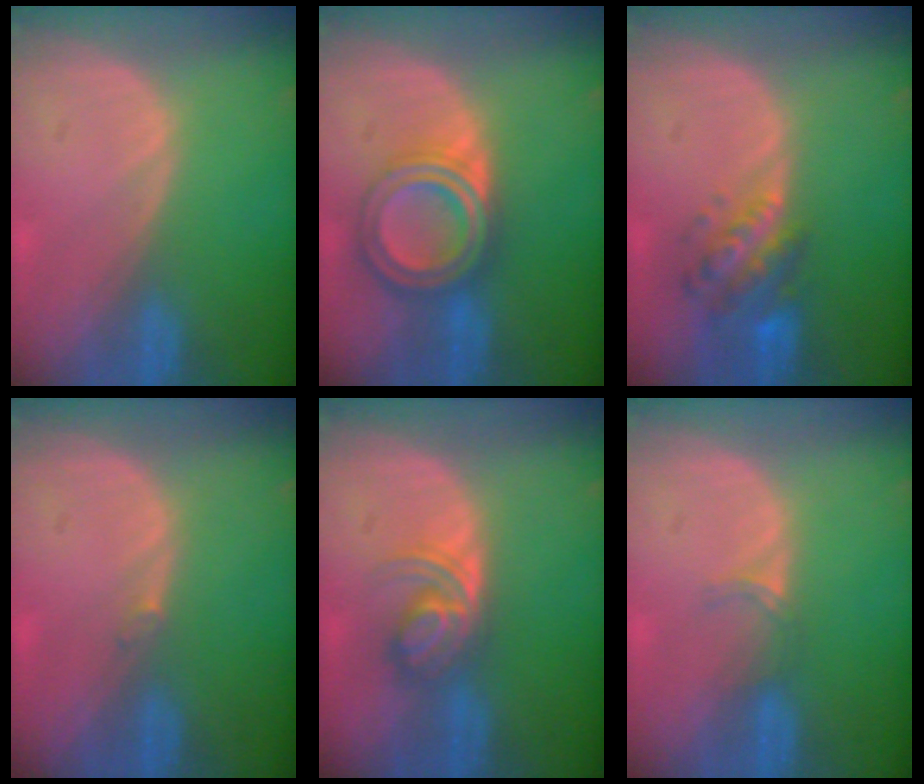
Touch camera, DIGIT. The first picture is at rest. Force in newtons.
{"total": 7.2, "press": 7.2, "slide": 0.4}
{"total": 6.1, "press": 5.9, "slide": 1.7}
{"total": 0.5, "press": 0.5, "slide": 0.1}
{"total": 5.7, "press": 5.1, "slide": 2.6}
{"total": 1.9, "press": 1.5, "slide": 1.2}